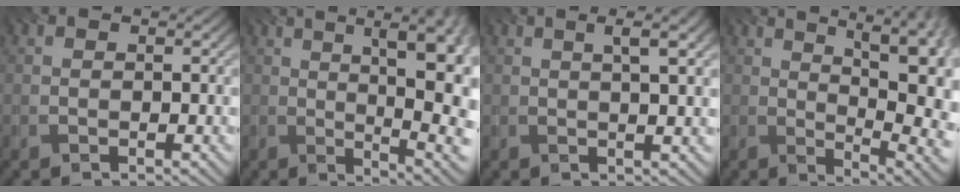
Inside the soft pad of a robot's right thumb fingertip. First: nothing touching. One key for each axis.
{"total": 13.0, "fx": 1.7, "fy": 4.5, "fz": 12.1, "tx": -0.138, "ty": 0.038, "tz": 0.022}
{"total": 4.5, "fx": 1.6, "fy": 0.5, "fz": 4.2, "tx": -0.063, "ty": 0.007, "tz": 0.031}
{"total": 13.6, "fx": 3.1, "fy": 5.5, "fz": 12.1, "tx": -0.152, "ty": 0.044, "tz": 0.051}